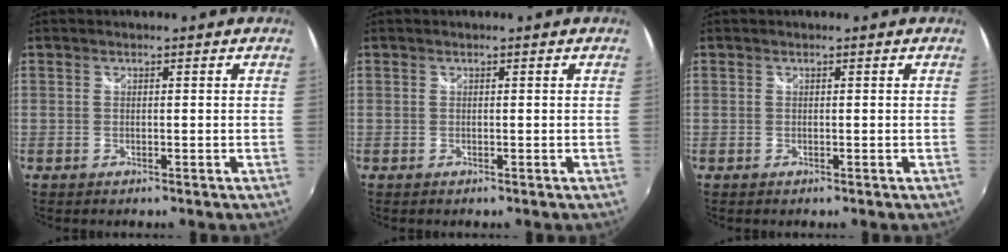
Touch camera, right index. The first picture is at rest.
{"total": 0.0}
{"total": 0.0}